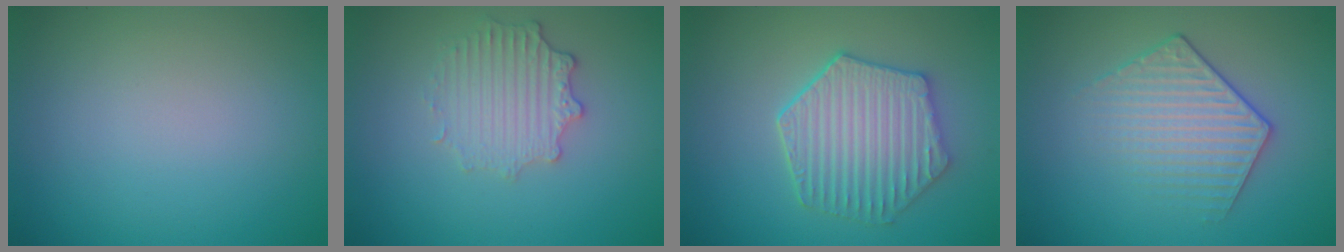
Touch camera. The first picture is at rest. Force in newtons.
{"total": 2.8, "press": 2.5, "slide": 1.4}
{"total": 5.8, "press": 4.8, "slide": 3.3}
{"total": 3.5, "press": 3.1, "slide": 1.5}